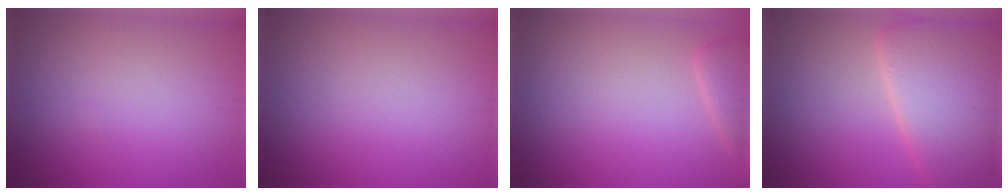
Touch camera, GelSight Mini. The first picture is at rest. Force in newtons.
{"total": 0.0}
{"total": 2.2, "press": 2.2, "slide": 0.2}
{"total": 9.1, "press": 9.1, "slide": 0.3}